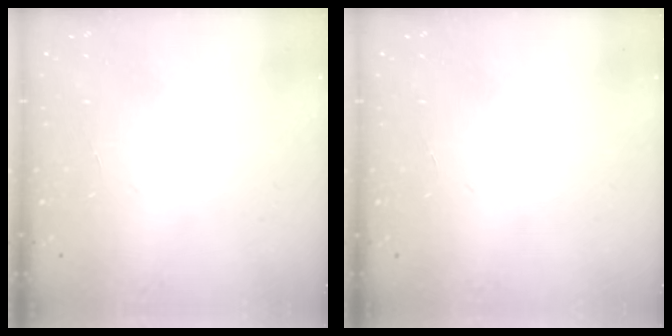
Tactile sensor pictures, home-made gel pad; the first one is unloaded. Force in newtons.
{"total": 0.0}